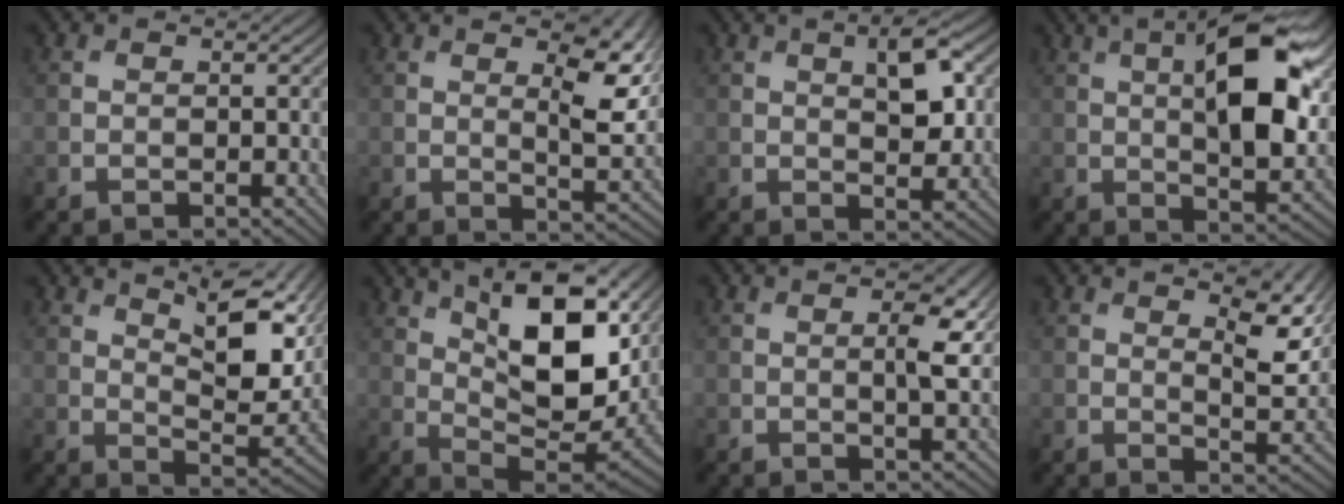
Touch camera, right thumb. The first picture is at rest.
{"total": 8.0, "force": [3.4, 2.6, 6.8], "torque": [-0.116, -0.004, 0.054]}
{"total": 6.0, "force": [1.8, 2.4, 5.2], "torque": [-0.083, 0.002, 0.028]}
{"total": 12.9, "force": [3.5, 4.3, 11.7], "torque": [-0.188, 0.000, 0.051]}
{"total": 10.7, "force": [5.5, 3.6, 8.5], "torque": [-0.156, -0.006, 0.090]}
{"total": 16.0, "force": [7.3, 6.4, 12.7], "torque": [-0.224, 0.000, 0.122]}
{"total": 3.2, "force": [0.8, 0.8, 3.0], "torque": [-0.052, -0.002, 0.014]}
{"total": 7.0, "force": [3.9, 2.1, 5.4], "torque": [-0.093, -0.004, 0.065]}